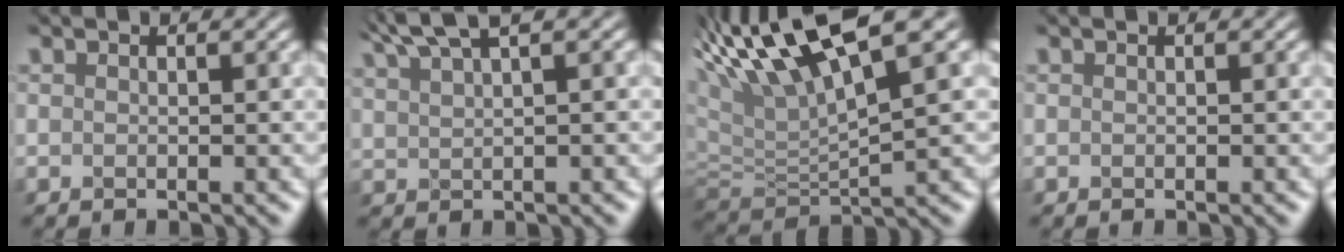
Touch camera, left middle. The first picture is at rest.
{"total": 3.9, "force": [3.2, 0.3, 2.1], "torque": [-0.053, 0.021, 0.073]}
{"total": 10.6, "force": [5.1, 2.5, 9.0], "torque": [-0.196, 0.028, 0.112]}
{"total": 0.0}